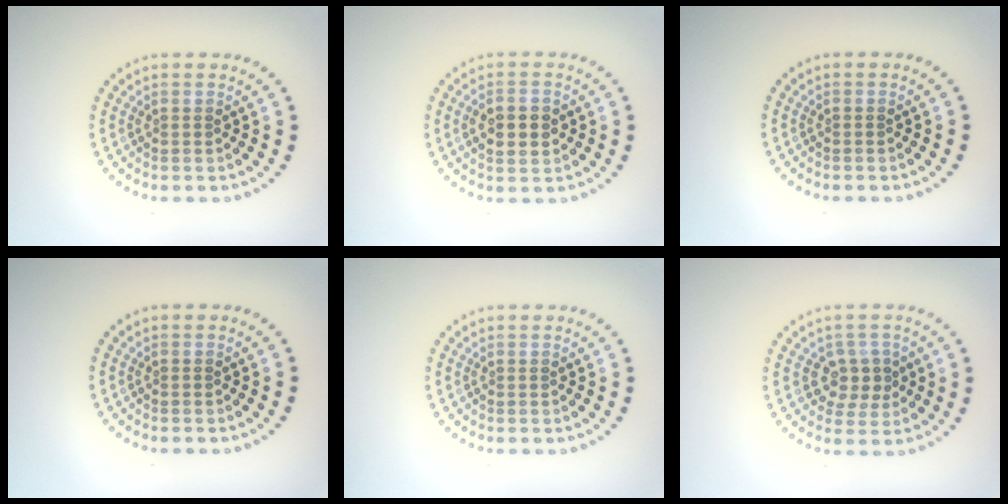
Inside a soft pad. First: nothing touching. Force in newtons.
{"total": 3.7, "press": 3.7, "slide": 0.2}
{"total": 0.0}
{"total": 0.0}
{"total": 0.0}
{"total": 2.9, "press": 2.7, "slide": 1.0}